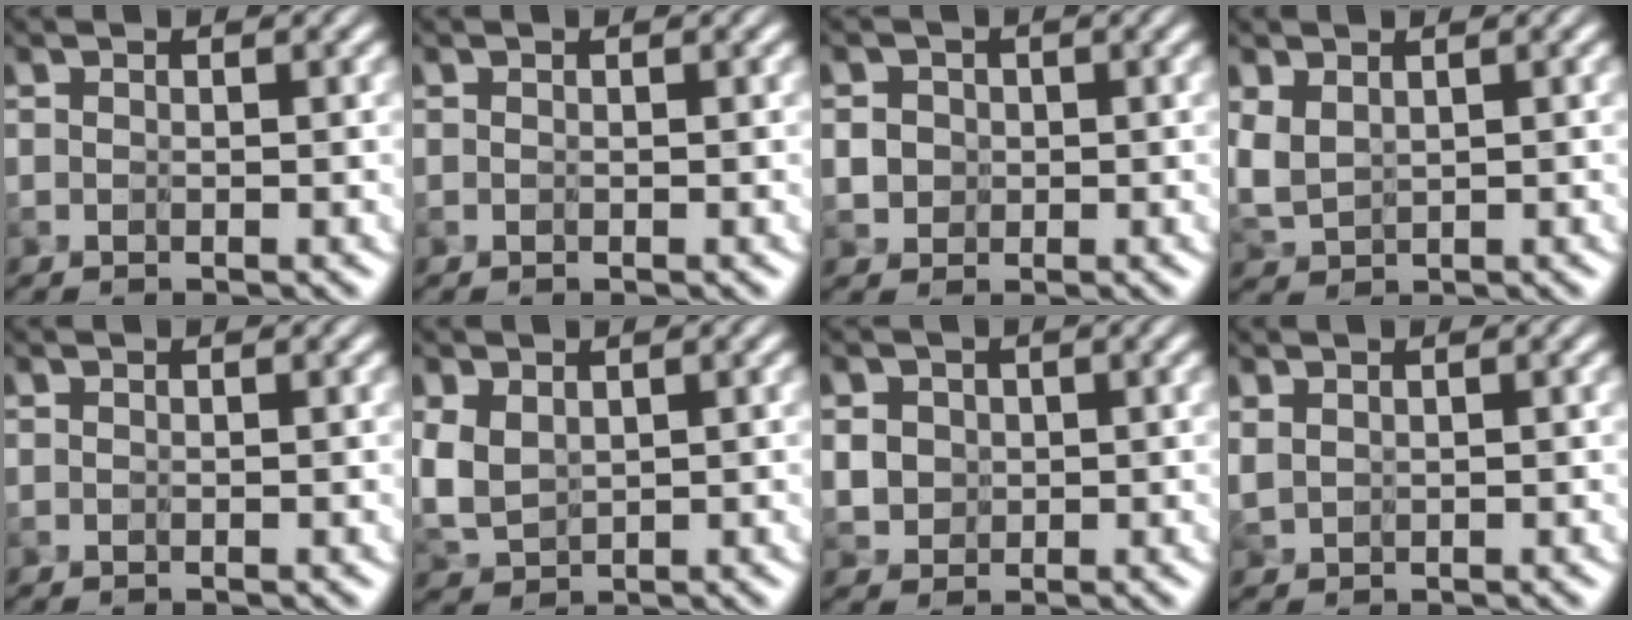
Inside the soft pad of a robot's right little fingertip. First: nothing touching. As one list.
[{"total": 0.0}, {"total": 2.1, "force": [0.0, 2.0, 0.8], "torque": [-0.019, -0.002, 0.012]}, {"total": 2.7, "force": [0.9, 1.8, 1.8], "torque": [-0.057, -0.001, 0.024]}, {"total": 0.0}, {"total": 3.7, "force": [0.7, 2.7, 2.4], "torque": [-0.072, -0.002, 0.019]}, {"total": 2.7, "force": [0.4, 2.4, 1.1], "torque": [-0.034, 0.001, 0.019]}, {"total": 1.1, "force": [0.6, 0.7, 0.6], "torque": [-0.020, -0.001, 0.019]}]